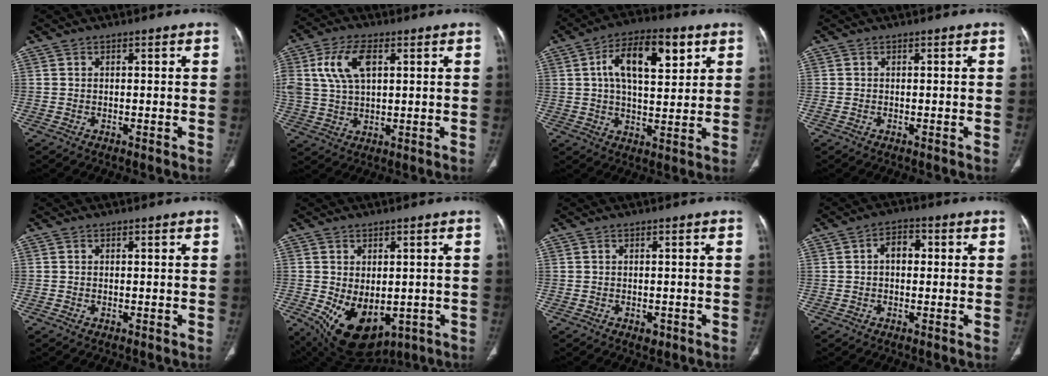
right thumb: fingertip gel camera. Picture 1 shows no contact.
{"total": 10.2, "force": [3.2, 5.7, 7.8], "torque": [-0.157, 0.004, 0.064]}
{"total": 14.4, "force": [5.0, 6.8, 11.7], "torque": [-0.170, 0.001, 0.077]}
{"total": 0.0}
{"total": 0.0}
{"total": 13.8, "force": [-3.9, 8.6, 10.0], "torque": [-0.146, -0.009, -0.032]}
{"total": 1.4, "force": [-0.7, 0.9, 0.8], "torque": [-0.005, 0.002, -0.006]}
{"total": 4.5, "force": [0.4, 3.0, 3.3], "torque": [-0.040, 0.015, 0.000]}